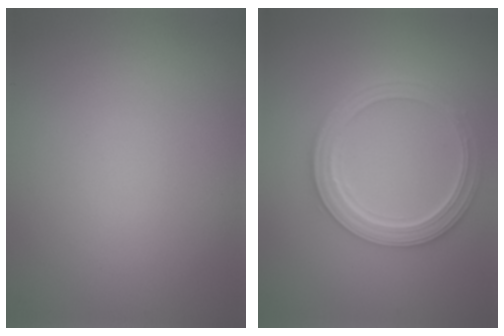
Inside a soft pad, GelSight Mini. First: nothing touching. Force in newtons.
{"total": 4.9, "press": 3.9, "slide": 3.0}